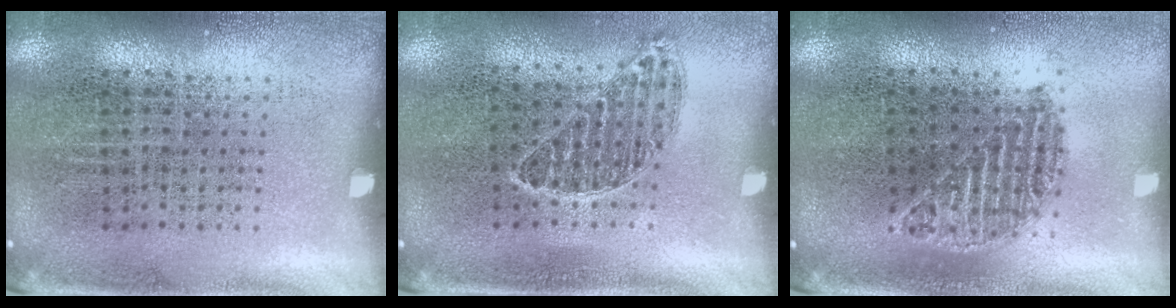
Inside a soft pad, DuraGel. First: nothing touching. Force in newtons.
{"total": 0.8, "press": 0.7, "slide": 0.3}
{"total": 1.1, "press": 1.0, "slide": 0.5}